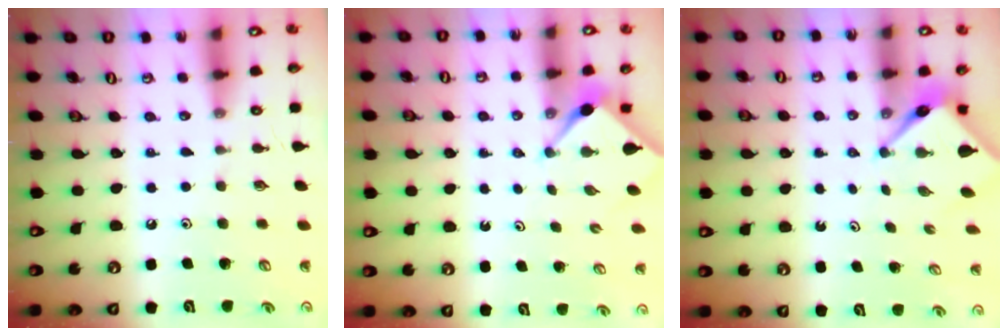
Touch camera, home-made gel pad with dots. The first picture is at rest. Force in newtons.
{"total": 3.0, "press": 2.9, "slide": 0.4}
{"total": 3.9, "press": 3.9, "slide": 0.2}